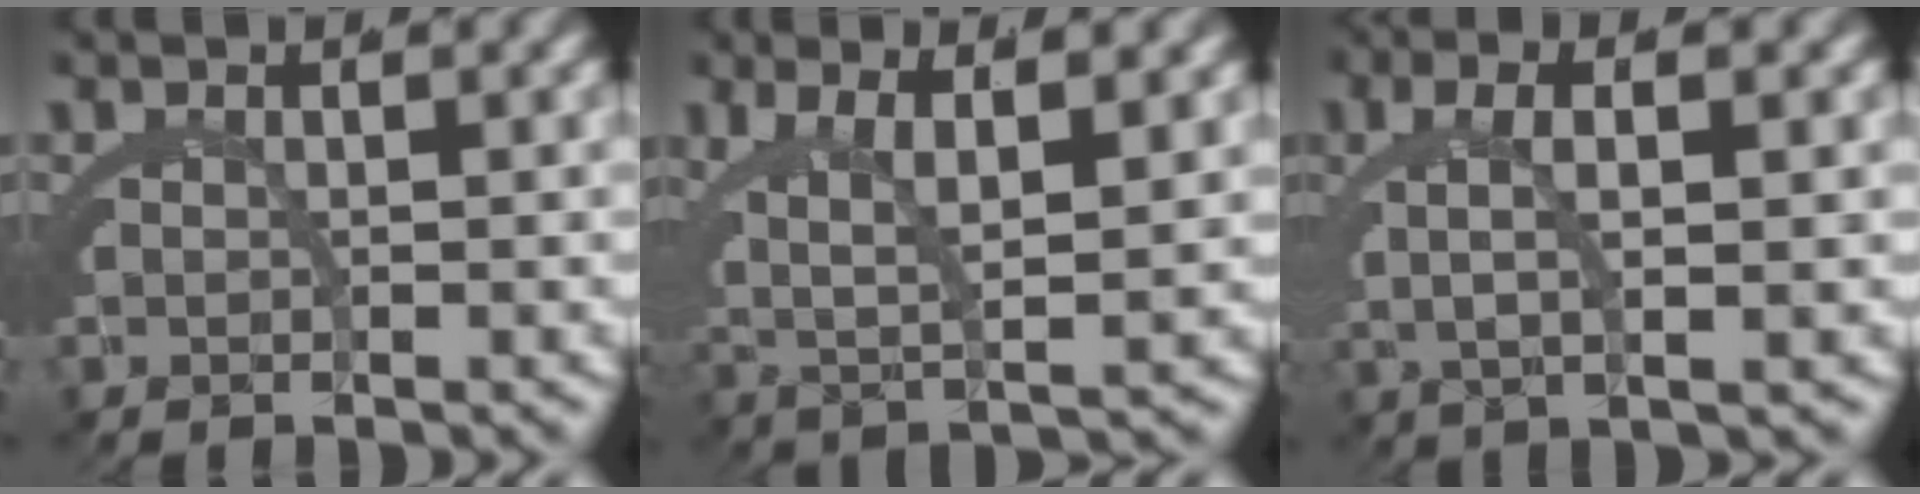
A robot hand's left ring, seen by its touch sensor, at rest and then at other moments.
{"total": 7.0, "force": [1.5, 3.7, 5.8], "torque": [-0.104, -0.005, 0.025]}
{"total": 4.8, "force": [1.4, 1.3, 4.3], "torque": [-0.078, 0.011, 0.022]}